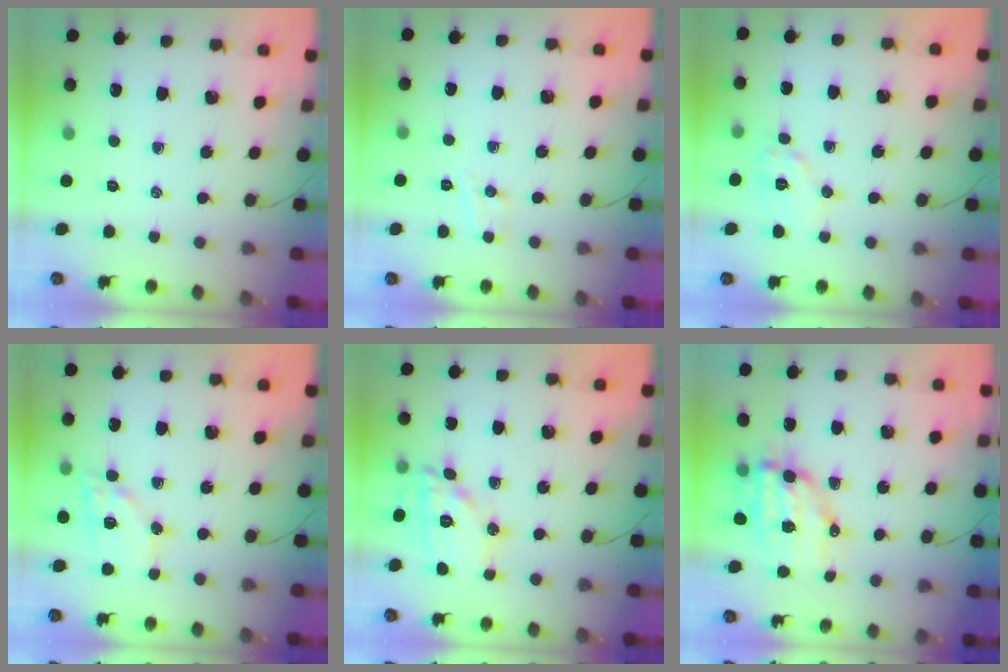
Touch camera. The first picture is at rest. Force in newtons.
{"total": 3.8, "press": 3.6, "slide": 1.1}
{"total": 7.4, "press": 7.4, "slide": 1.0}
{"total": 11.6, "press": 11.4, "slide": 2.0}
{"total": 13.1, "press": 13.1, "slide": 0.1}
{"total": 10.0, "press": 9.8, "slide": 2.2}